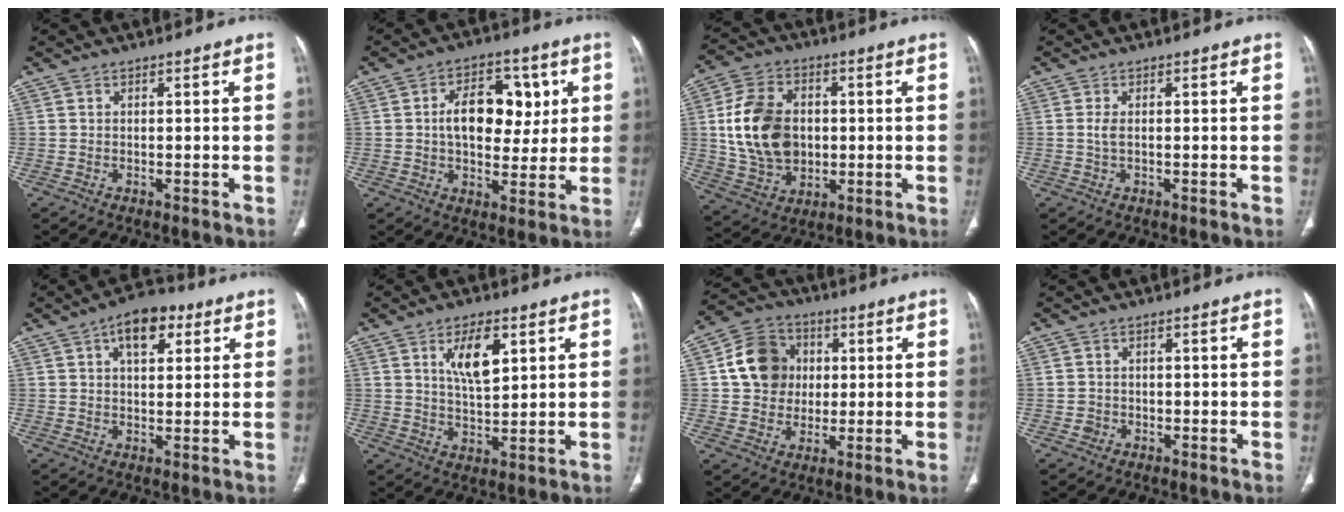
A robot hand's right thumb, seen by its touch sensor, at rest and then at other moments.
{"total": 13.0, "force": [2.4, 8.3, 9.7], "torque": [-0.103, 0.003, 0.036]}
{"total": 15.9, "force": [0.9, 11.6, 10.8], "torque": [-0.180, 0.003, 0.025]}
{"total": 1.4, "force": [0.0, 0.5, 1.3], "torque": [-0.037, -0.003, 0.003]}
{"total": 8.7, "force": [3.9, 4.6, 6.2], "torque": [-0.072, 0.000, 0.054]}
{"total": 8.3, "force": [3.6, 3.6, 6.6], "torque": [-0.102, -0.021, 0.067]}
{"total": 12.0, "force": [1.9, 10.5, 5.6], "torque": [-0.072, 0.008, 0.028]}
{"total": 1.4, "force": [-0.5, 1.3, 0.2], "torque": [0.003, 0.006, -0.008]}